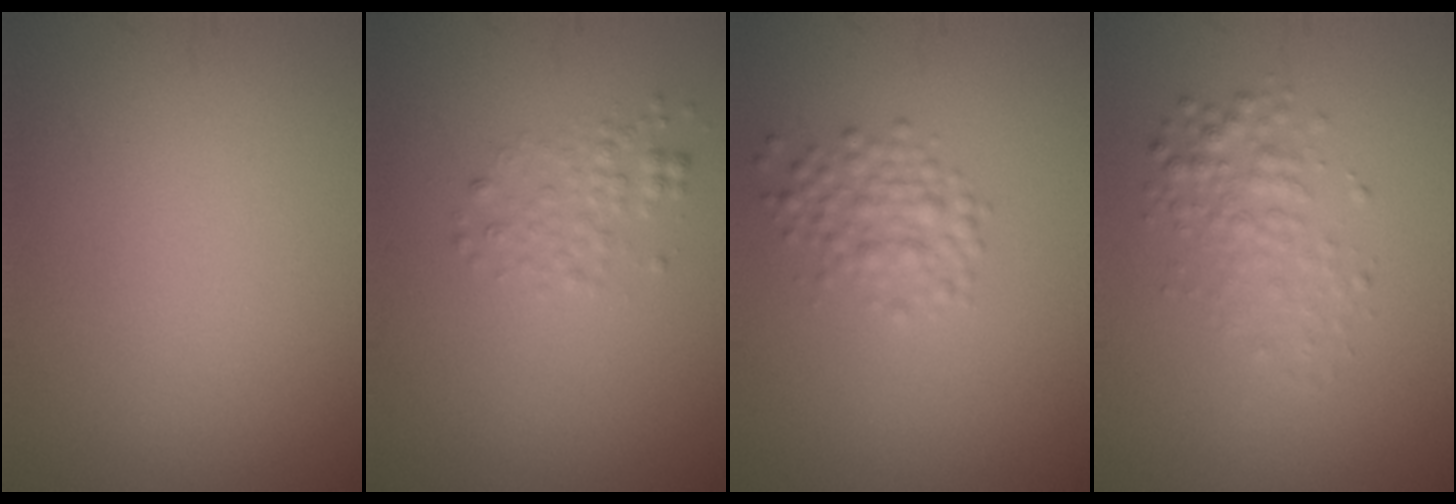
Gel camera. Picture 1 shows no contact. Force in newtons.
{"total": 1.7, "press": 1.7, "slide": 0.0}
{"total": 2.4, "press": 2.4, "slide": 0.1}
{"total": 2.5, "press": 2.5, "slide": 0.0}